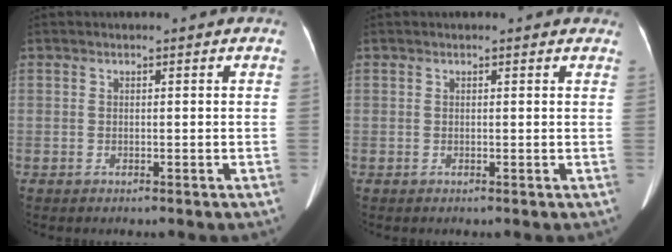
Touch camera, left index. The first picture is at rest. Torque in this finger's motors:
{"motor_torque": [0.18, -0.21, 0.04, 0.00]}